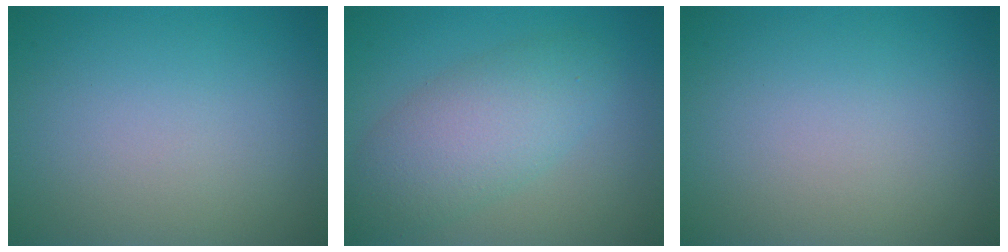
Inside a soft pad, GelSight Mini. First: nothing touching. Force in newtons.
{"total": 5.4, "press": 5.4, "slide": 0.1}
{"total": 0.0}